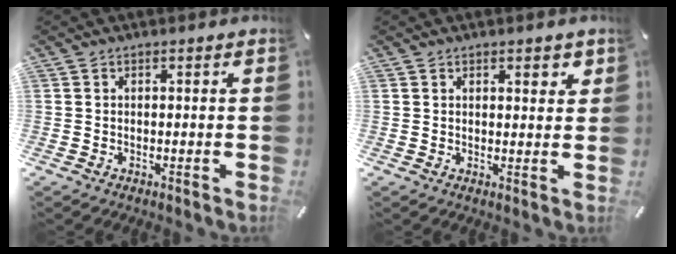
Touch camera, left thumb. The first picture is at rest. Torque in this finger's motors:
{"motor_torque": [0.39, 0.02, 0.18, -0.28, 0.06]}